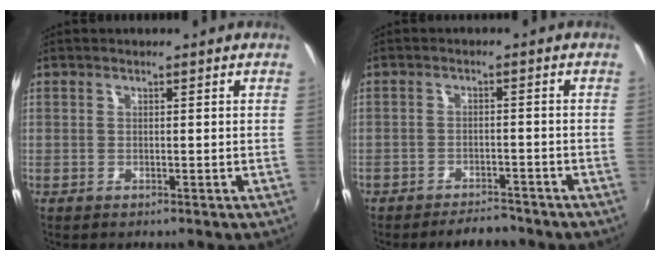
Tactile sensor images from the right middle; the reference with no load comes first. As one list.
[{"total": 5.6, "force": [-5.0, 1.9, 1.6], "torque": [-0.047, 0.000, -0.072]}]